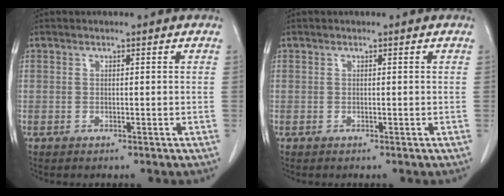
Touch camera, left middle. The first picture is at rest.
{"total": 0.0}